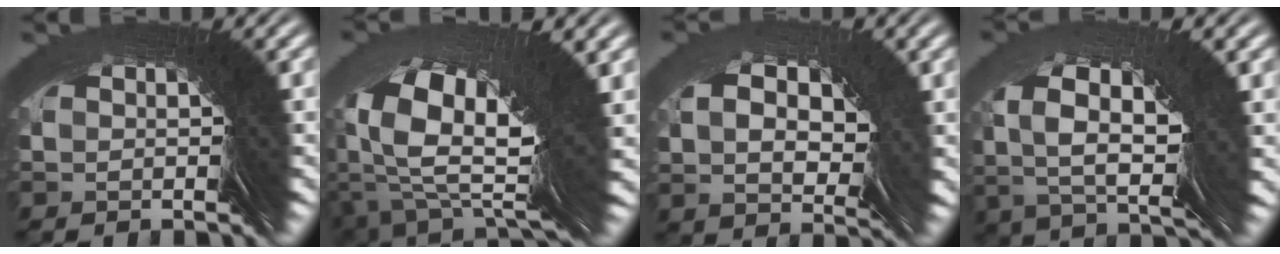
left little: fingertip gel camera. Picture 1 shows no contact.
{"total": 7.7, "force": [-1.8, 2.8, 6.9], "torque": [-0.115, -0.019, -0.017]}
{"total": 0.7, "force": [0.6, 0.4, 0.2], "torque": [0.009, 0.013, 0.008]}
{"total": 2.9, "force": [2.2, -0.3, 1.8], "torque": [-0.014, 0.034, 0.021]}